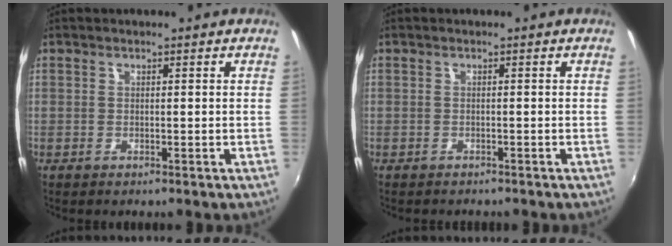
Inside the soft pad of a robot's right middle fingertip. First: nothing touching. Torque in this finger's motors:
{"motor_torque": [1.07, -1.07, 0.04, 0.04]}